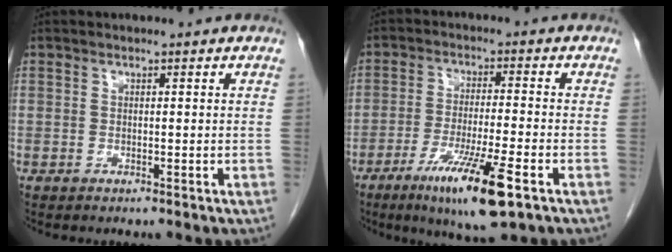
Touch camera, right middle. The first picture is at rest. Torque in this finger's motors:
{"motor_torque": [1.22, -0.92, 0.63, 0.18]}